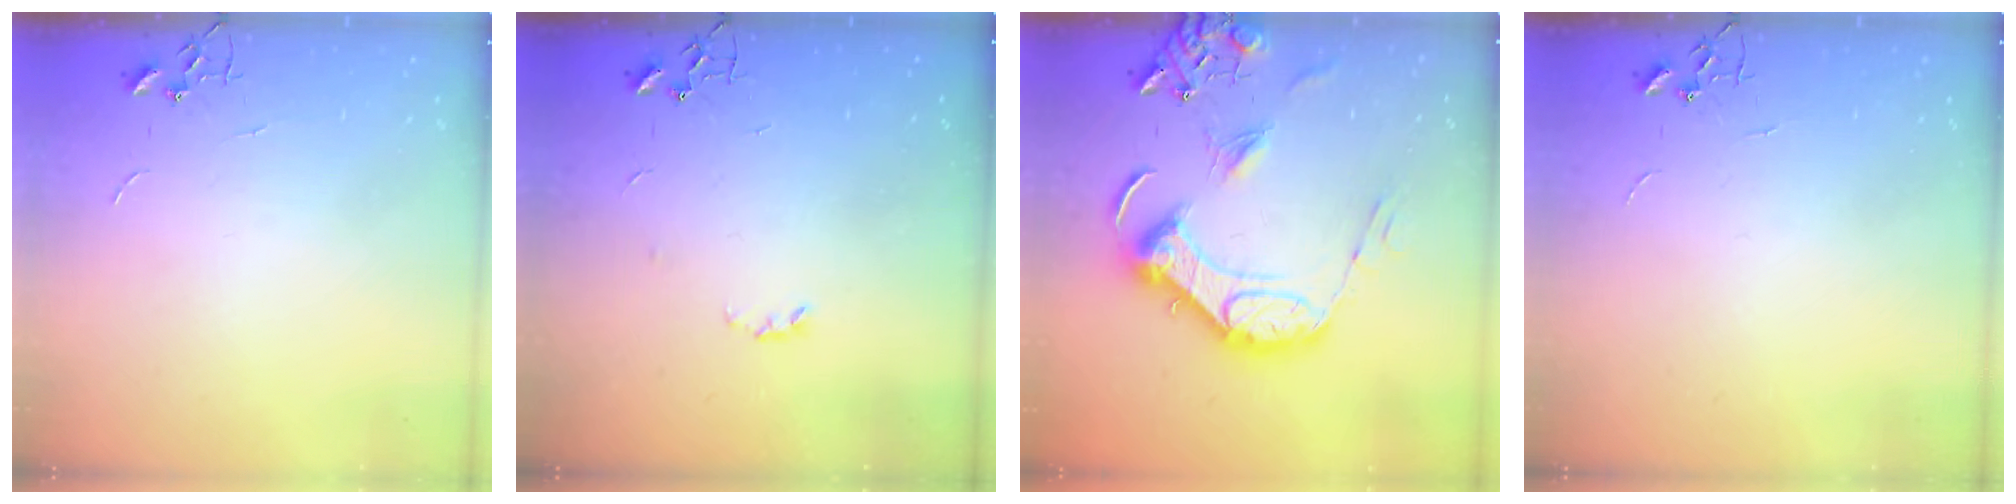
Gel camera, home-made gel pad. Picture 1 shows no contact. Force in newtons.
{"total": 2.9, "press": 2.8, "slide": 0.5}
{"total": 17.9, "press": 17.8, "slide": 2.0}
{"total": 0.0}